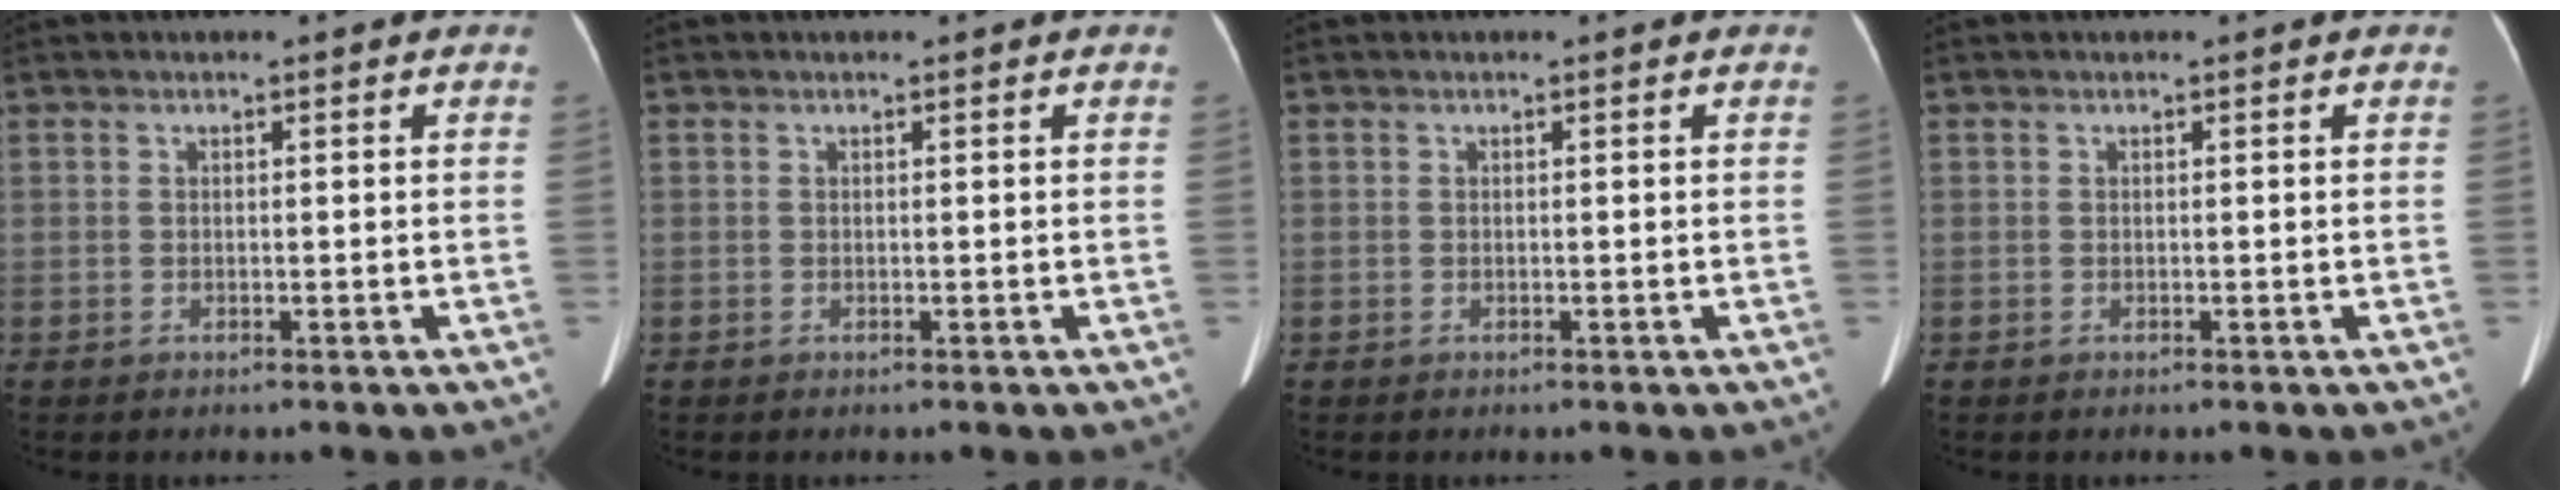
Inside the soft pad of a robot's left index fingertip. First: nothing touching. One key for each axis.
{"total": 0.0}
{"total": 0.0}
{"total": 0.0}